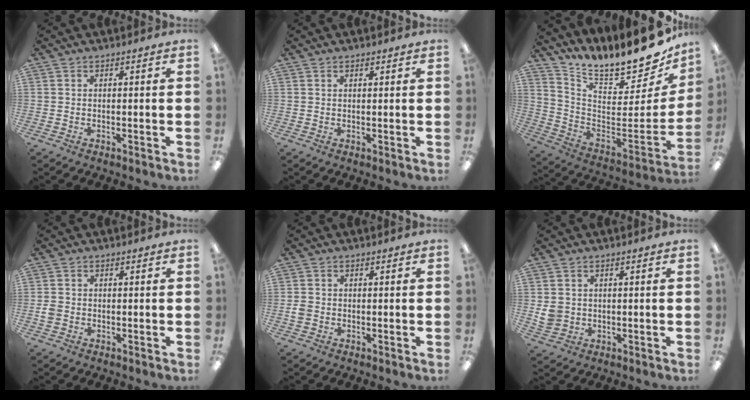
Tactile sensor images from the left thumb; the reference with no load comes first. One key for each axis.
{"total": 0.7, "fx": 0.6, "fy": 0.3, "fz": 0.2, "tx": -0.004, "ty": 0.000, "tz": 0.012}
{"total": 15.2, "fx": 13.3, "fy": 3.9, "fz": 6.4, "tx": -0.077, "ty": -0.132, "tz": 0.213}
{"total": 2.0, "fx": -0.4, "fy": 1.8, "fz": 0.9, "tx": -0.015, "ty": 0.004, "tz": -0.009}
{"total": 1.9, "fx": -0.4, "fy": 1.7, "fz": 0.8, "tx": -0.013, "ty": 0.004, "tz": -0.008}
{"total": 3.8, "fx": 0.6, "fy": 3.6, "fz": 1.1, "tx": -0.017, "ty": 0.004, "tz": 0.014}